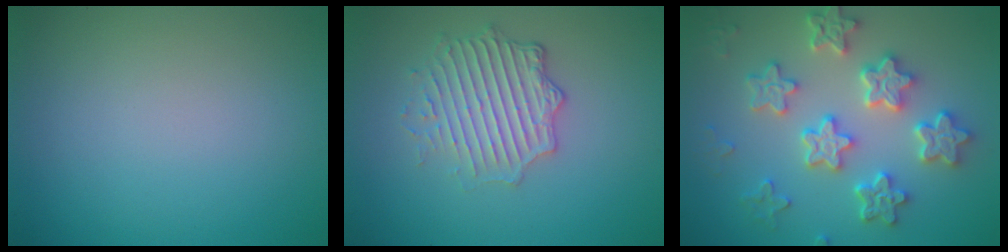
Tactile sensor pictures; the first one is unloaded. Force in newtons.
{"total": 4.5, "press": 3.5, "slide": 2.9}
{"total": 5.4, "press": 5.0, "slide": 2.2}